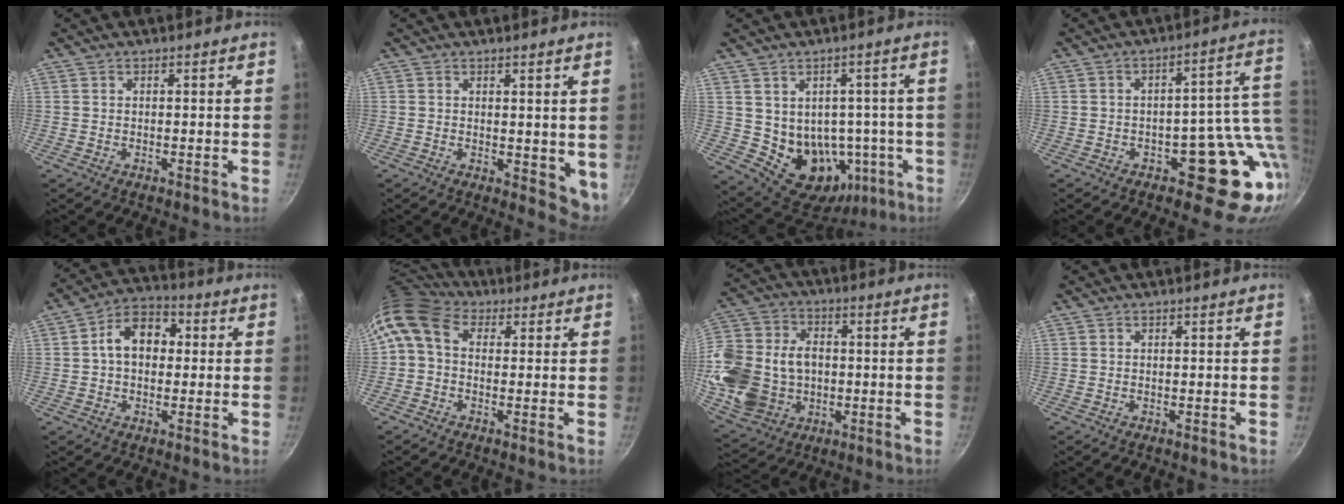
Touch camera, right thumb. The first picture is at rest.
{"total": 5.4, "force": [1.6, 3.1, 4.1], "torque": [-0.043, -0.017, 0.025]}
{"total": 14.6, "force": [-2.1, 11.9, 8.1], "torque": [-0.064, 0.012, -0.001]}
{"total": 14.0, "force": [-1.5, 8.5, 11.0], "torque": [-0.058, 0.016, -0.011]}
{"total": 9.7, "force": [1.0, 7.0, 6.7], "torque": [-0.069, 0.026, 0.000]}
{"total": 8.7, "force": [2.0, 6.4, 5.6], "torque": [-0.107, 0.023, 0.018]}
{"total": 21.2, "force": [-1.7, 16.5, 13.1], "torque": [-0.262, 0.027, -0.016]}
{"total": 0.0}